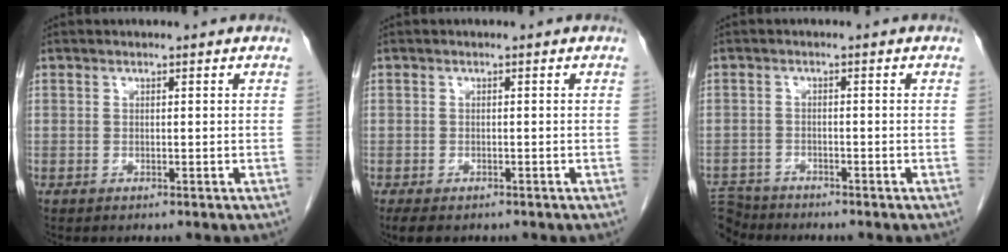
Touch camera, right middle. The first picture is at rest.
{"total": 3.3, "force": [-2.5, 1.5, 1.6], "torque": [-0.028, -0.007, -0.034]}
{"total": 5.0, "force": [-4.8, 1.6, 0.0], "torque": [-0.002, -0.006, -0.090]}